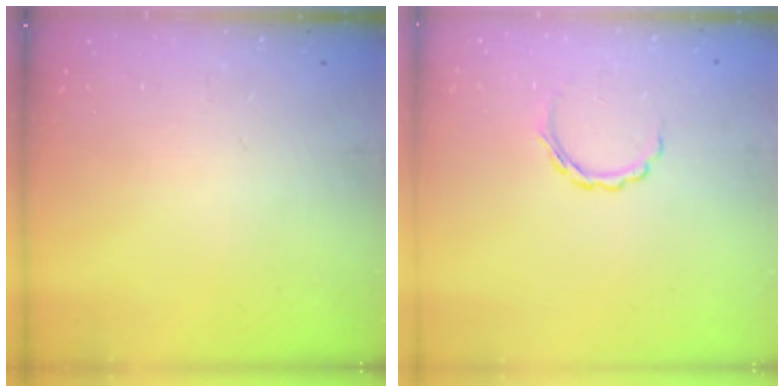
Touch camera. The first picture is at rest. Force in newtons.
{"total": 3.2, "press": 3.1, "slide": 0.8}